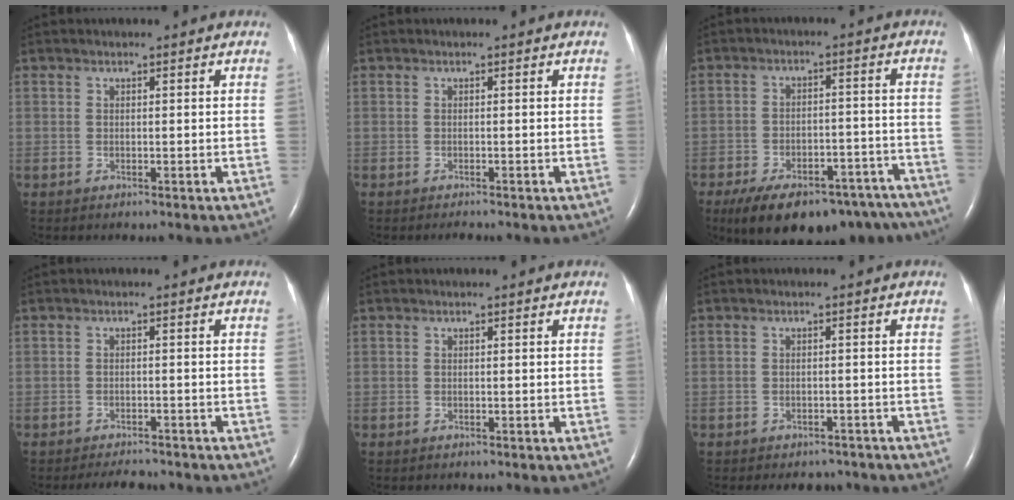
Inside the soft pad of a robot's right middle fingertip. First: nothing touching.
{"total": 0.7, "force": [-0.7, 0.0, 0.3], "torque": [-0.011, -0.003, -0.009]}
{"total": 19.9, "force": [-15.5, 8.5, 9.1], "torque": [-0.121, 0.014, -0.206]}
{"total": 4.3, "force": [-4.0, 1.0, 1.1], "torque": [-0.018, -0.008, -0.057]}
{"total": 0.0}
{"total": 4.1, "force": [-3.6, 1.9, 0.7], "torque": [-0.010, 0.006, -0.042]}